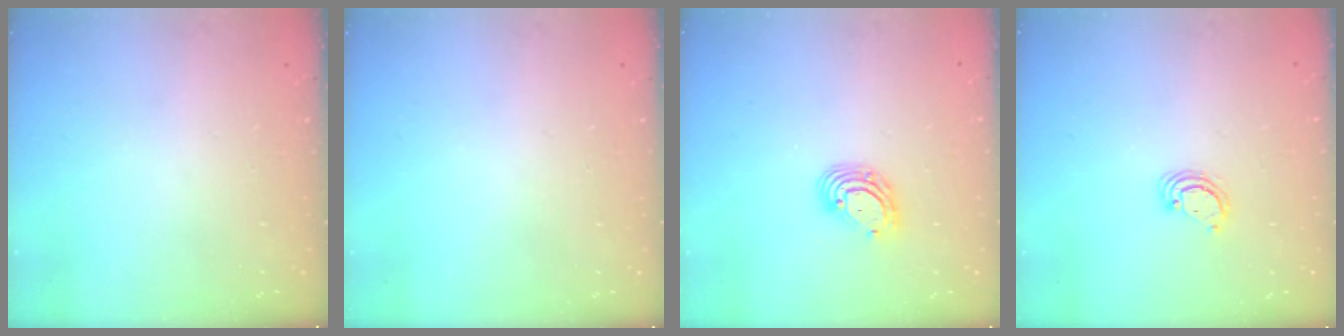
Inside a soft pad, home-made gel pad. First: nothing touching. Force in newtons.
{"total": 0.0}
{"total": 7.5, "press": 7.3, "slide": 1.3}
{"total": 2.9, "press": 2.9, "slide": 0.3}